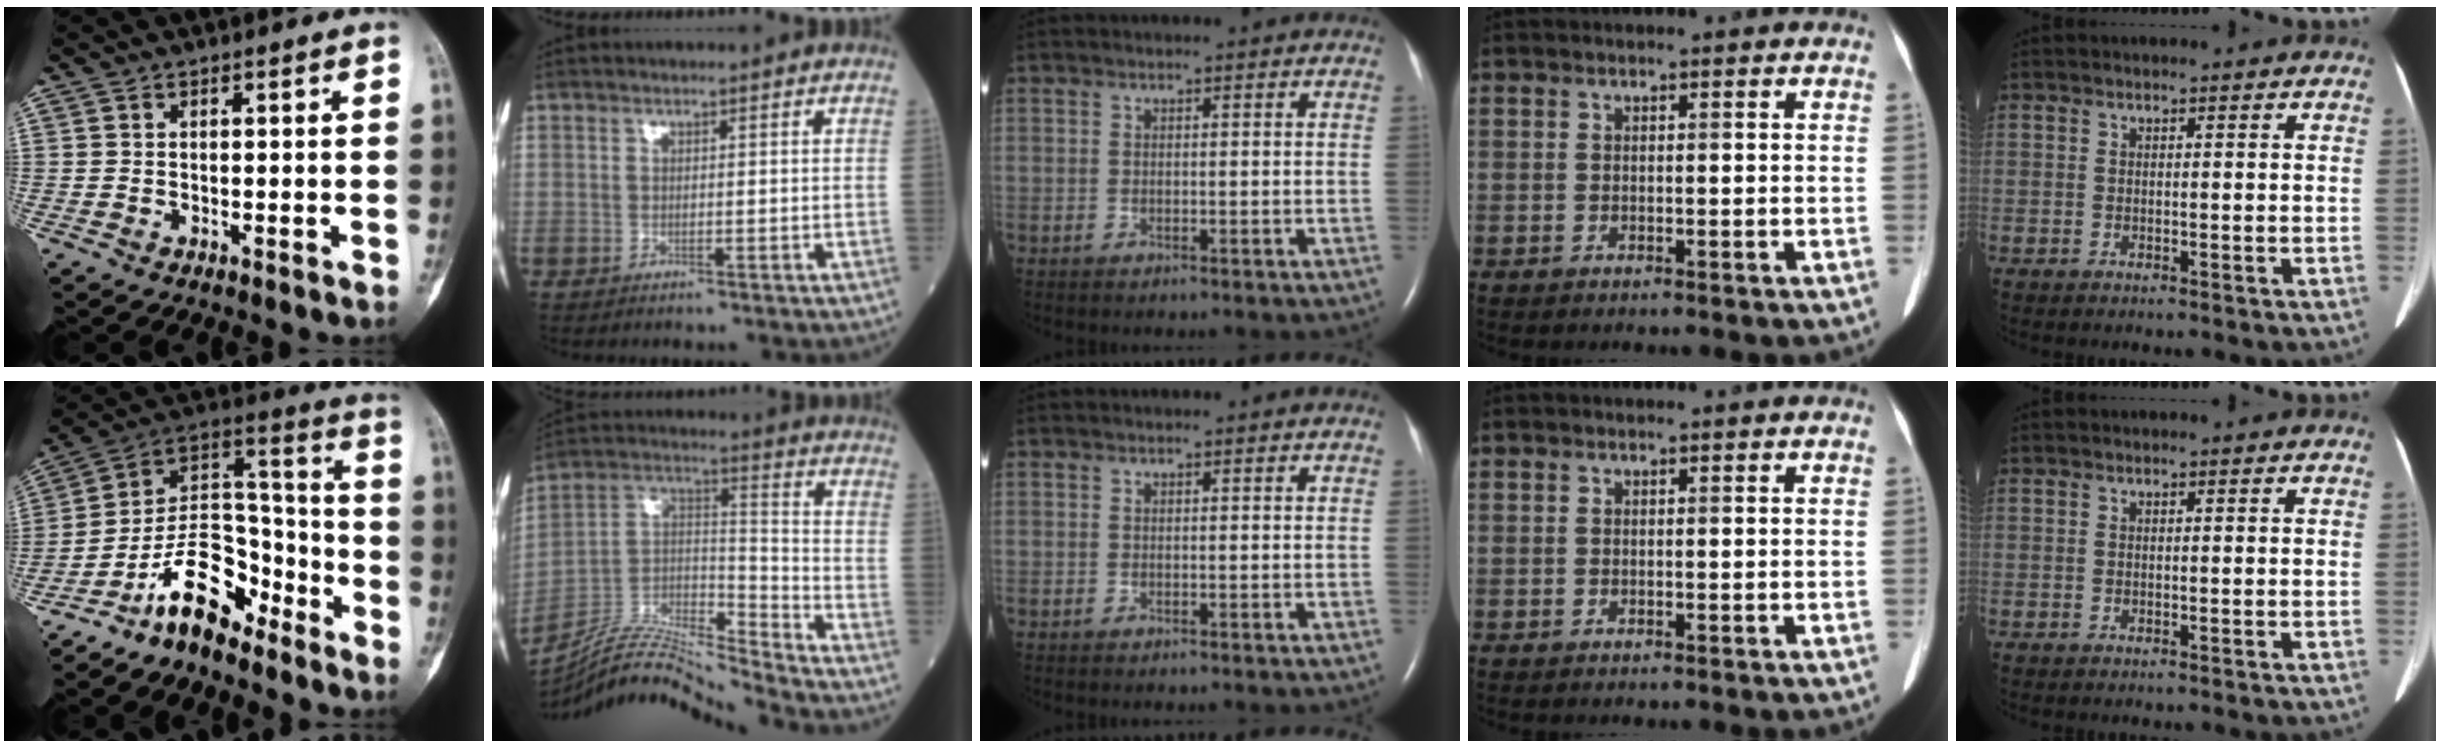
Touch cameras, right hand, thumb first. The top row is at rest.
{"thumb": {"total": 14.2, "force": [-9.8, 6.8, 7.8], "torque": [-0.107, 0.102, -0.182]}, "index": {"total": 16.6, "force": [-16.1, -0.7, 4.2], "torque": [-0.077, 0.035, -0.290]}}